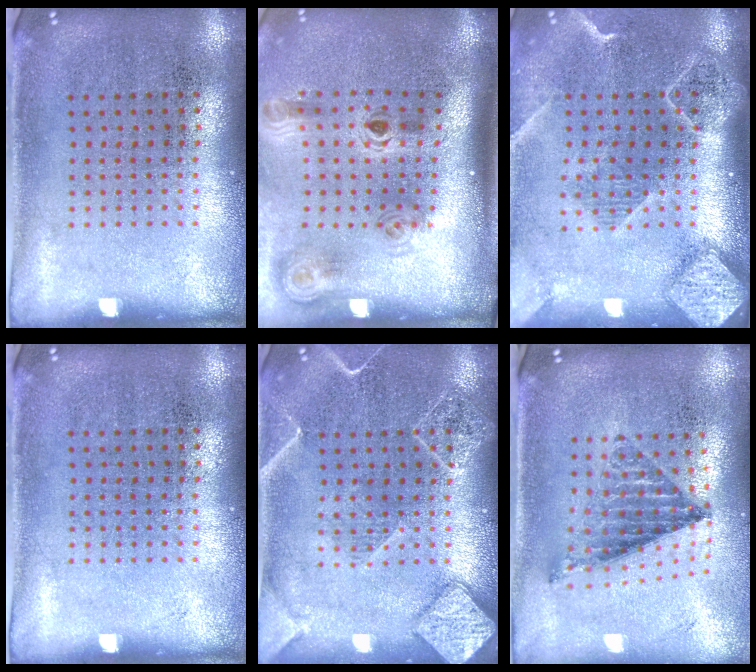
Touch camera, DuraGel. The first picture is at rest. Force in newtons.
{"total": 2.0, "press": 1.4, "slide": 1.5}
{"total": 2.5, "press": 2.0, "slide": 1.4}
{"total": 0.0}
{"total": 3.3, "press": 3.3, "slide": 0.4}
{"total": 1.0, "press": 1.0, "slide": 0.2}